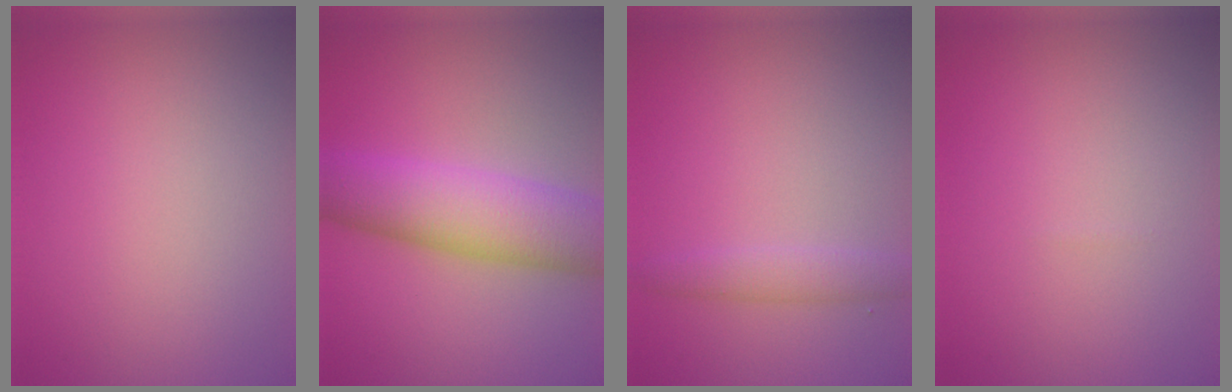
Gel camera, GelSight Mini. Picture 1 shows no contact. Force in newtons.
{"total": 8.3, "press": 8.3, "slide": 0.3}
{"total": 2.0, "press": 2.0, "slide": 0.2}
{"total": 0.0}